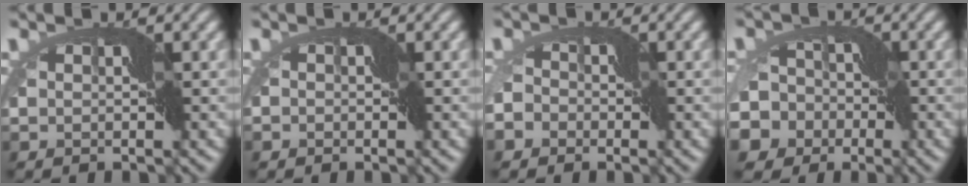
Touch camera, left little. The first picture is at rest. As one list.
[{"total": 1.4, "force": [-0.7, 1.1, 0.5], "torque": [-0.005, 0.000, -0.009]}, {"total": 5.8, "force": [-3.4, 4.3, 1.9], "torque": [-0.027, -0.011, -0.067]}, {"total": 10.0, "force": [-3.3, 8.5, 4.0], "torque": [-0.068, -0.011, -0.085]}]